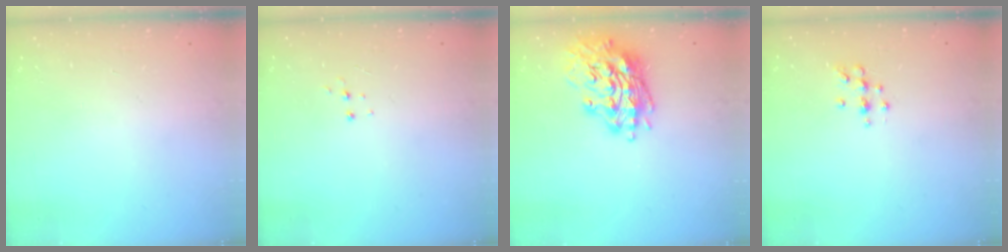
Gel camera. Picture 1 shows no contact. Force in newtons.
{"total": 4.2, "press": 4.2, "slide": 0.5}
{"total": 17.1, "press": 16.9, "slide": 2.4}
{"total": 7.3, "press": 7.2, "slide": 1.2}